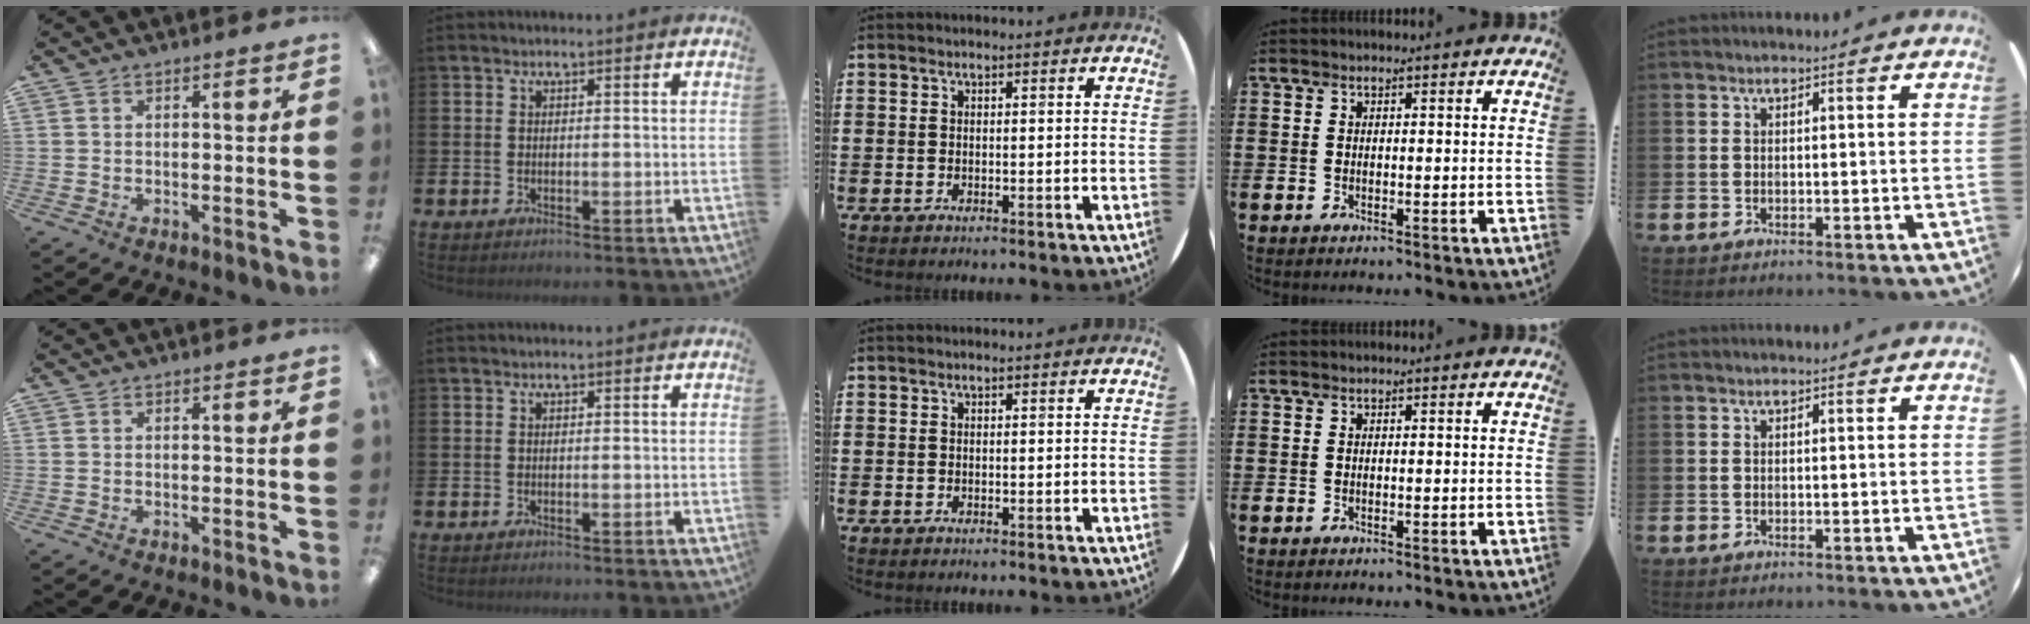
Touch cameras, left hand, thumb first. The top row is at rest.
{}